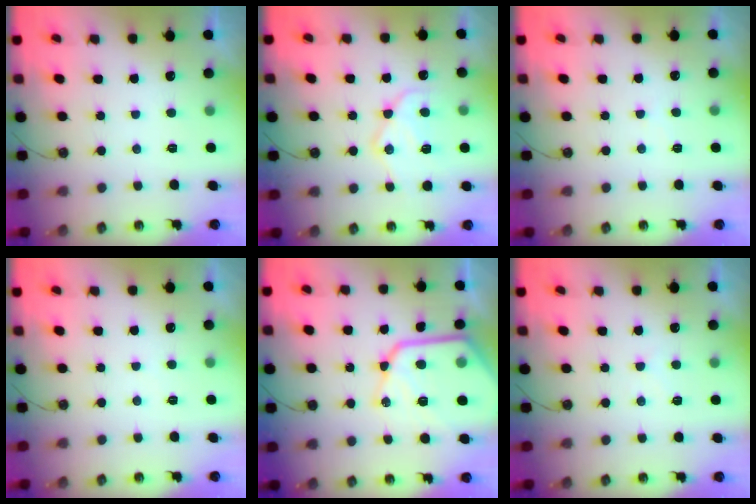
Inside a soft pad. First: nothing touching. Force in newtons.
{"total": 14.8, "press": 14.7, "slide": 1.5}
{"total": 4.1, "press": 4.1, "slide": 0.7}
{"total": 2.3, "press": 2.3, "slide": 0.4}
{"total": 19.1, "press": 19.0, "slide": 1.7}
{"total": 4.7, "press": 4.6, "slide": 0.6}